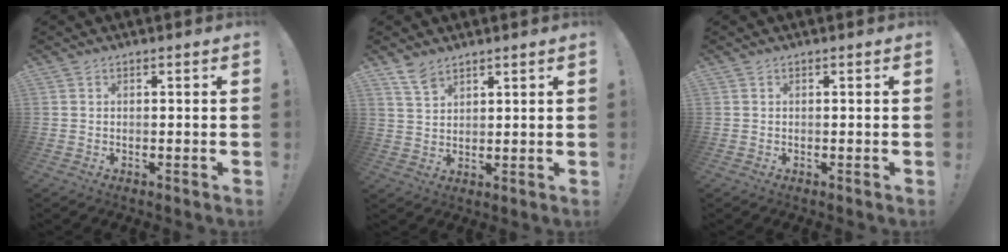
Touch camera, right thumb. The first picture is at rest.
{"total": 5.4, "force": [4.3, 2.4, 2.1], "torque": [-0.037, -0.024, 0.081]}
{"total": 0.0}